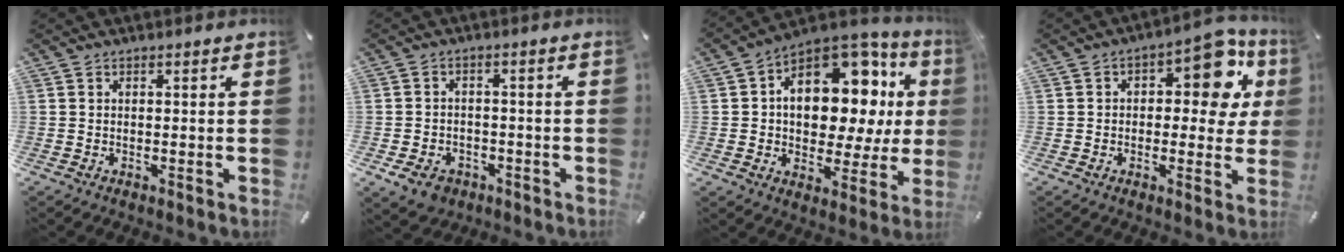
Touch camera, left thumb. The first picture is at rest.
{"total": 5.3, "force": [-2.8, 4.0, 2.0], "torque": [-0.033, 0.013, -0.054]}
{"total": 17.9, "force": [5.0, 11.9, 12.4], "torque": [-0.170, -0.049, 0.081]}
{"total": 12.8, "force": [4.3, 6.9, 9.9], "torque": [-0.118, -0.025, 0.070]}